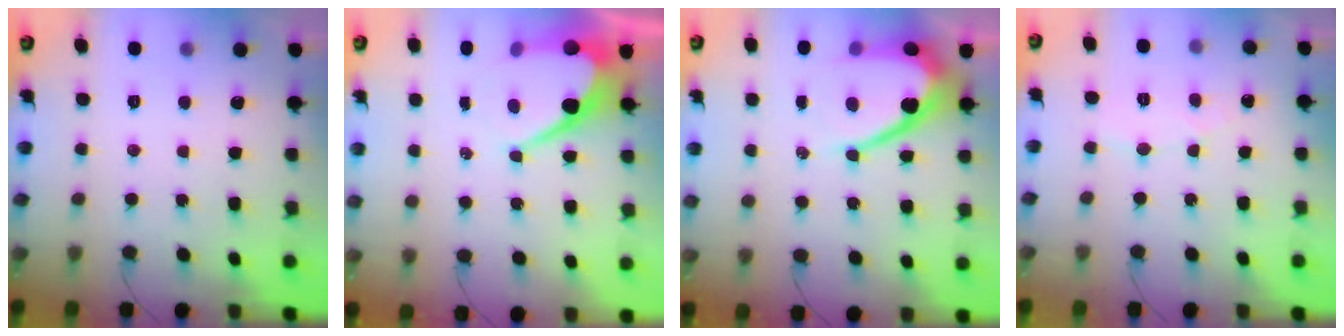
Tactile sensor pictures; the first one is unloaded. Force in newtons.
{"total": 11.3, "press": 11.2, "slide": 1.2}
{"total": 11.3, "press": 11.3, "slide": 1.1}
{"total": 3.9, "press": 3.9, "slide": 0.3}